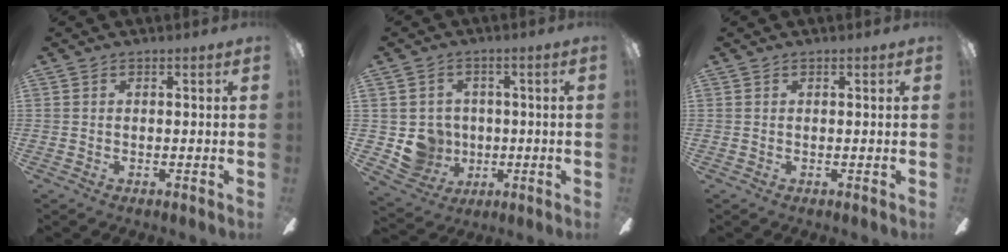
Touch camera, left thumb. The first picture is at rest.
{"total": 7.9, "force": [0.1, 7.7, 1.4], "torque": [-0.053, -0.004, 0.012]}
{"total": 0.0}